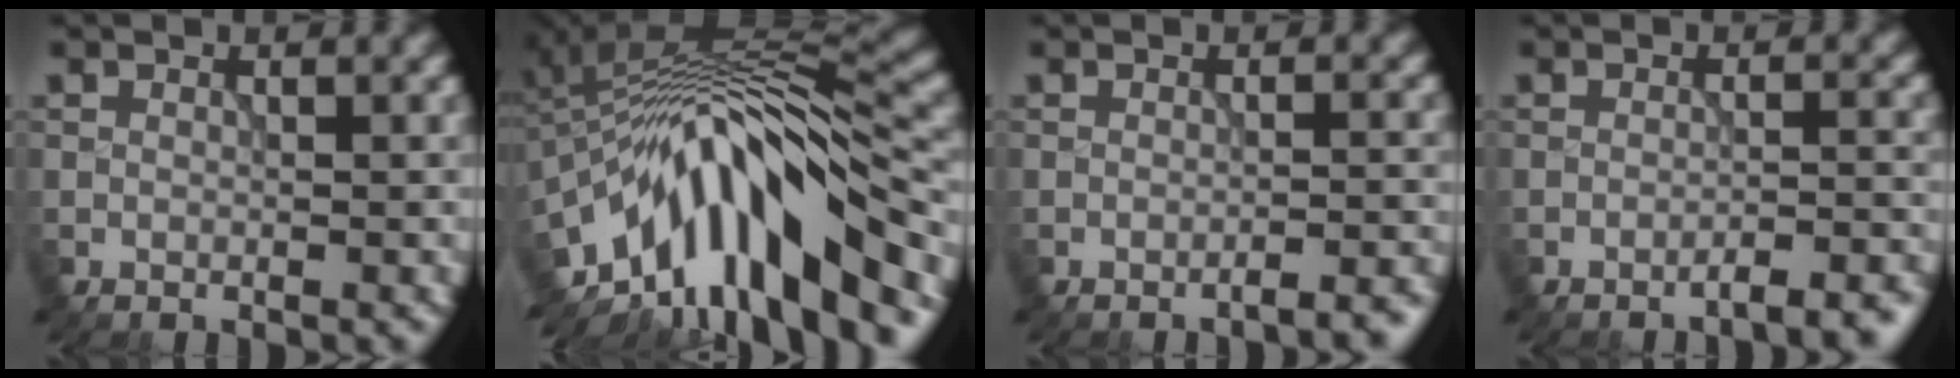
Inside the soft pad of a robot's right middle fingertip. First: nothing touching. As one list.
[{"total": 13.6, "force": [-6.0, 4.5, 11.3], "torque": [-0.184, 0.018, -0.090]}, {"total": 2.5, "force": [-1.8, 0.5, 1.5], "torque": [-0.012, 0.005, -0.030]}, {"total": 3.7, "force": [-2.7, 0.8, 2.4], "torque": [-0.024, 0.009, -0.042]}]